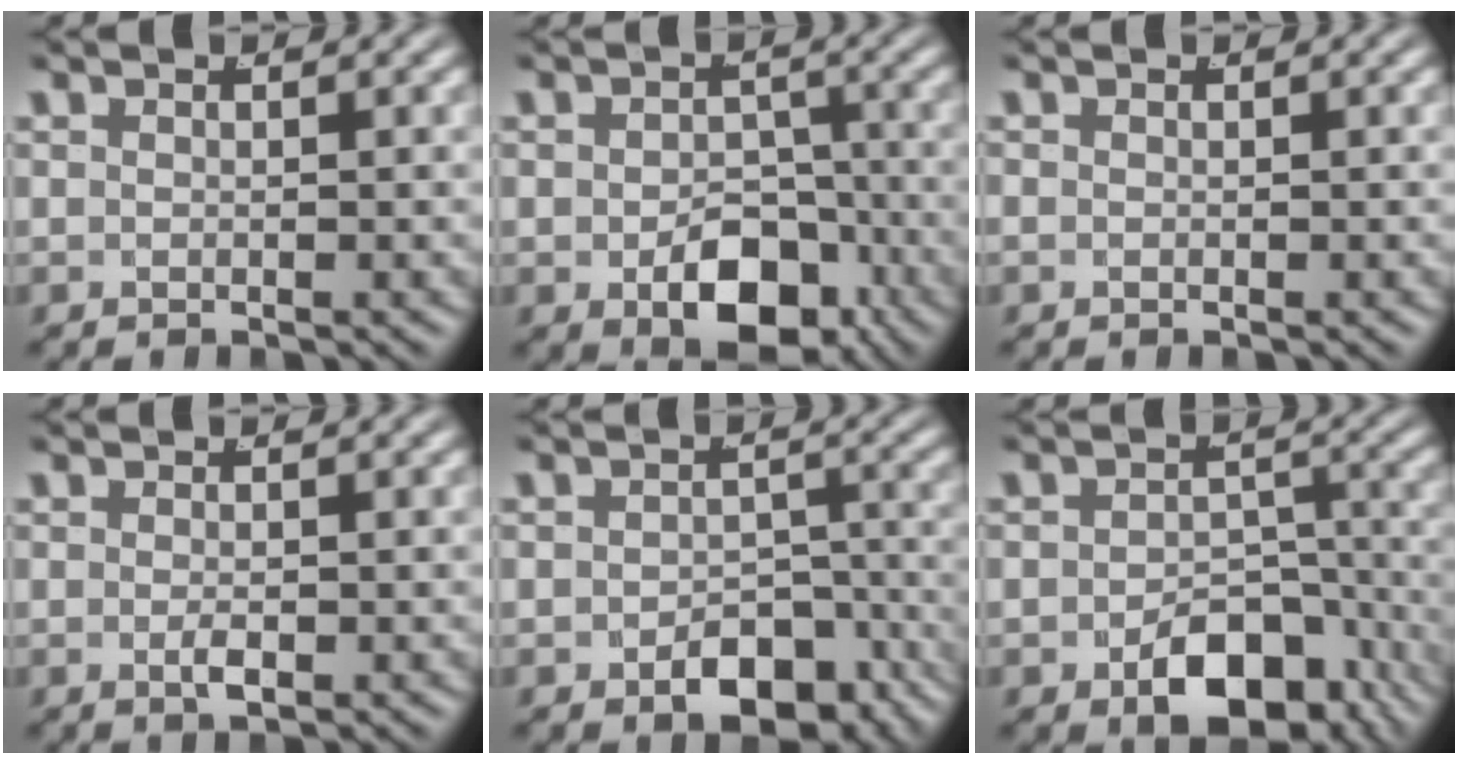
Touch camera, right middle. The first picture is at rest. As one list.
[{"total": 5.8, "force": [-2.9, 3.2, 3.8], "torque": [-0.030, -0.024, -0.036]}, {"total": 0.7, "force": [-0.3, 0.6, 0.2], "torque": [-0.009, -0.005, -0.004]}, {"total": 1.1, "force": [-0.4, 0.3, 1.0], "torque": [-0.013, -0.005, -0.004]}, {"total": 6.8, "force": [-5.4, 3.1, 2.8], "torque": [-0.019, -0.018, -0.072]}, {"total": 7.7, "force": [-5.3, 3.8, 4.1], "torque": [-0.043, -0.019, -0.070]}]